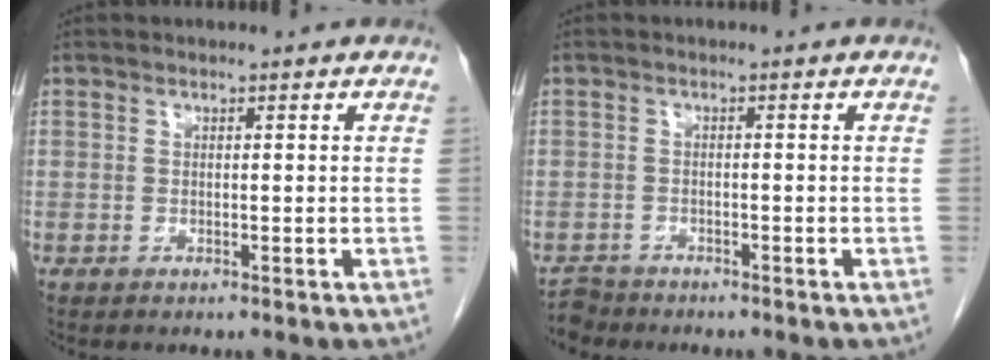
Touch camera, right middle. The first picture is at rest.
{"total": 2.4, "force": [-2.3, 0.6, -0.4], "torque": [0.004, -0.007, -0.043]}